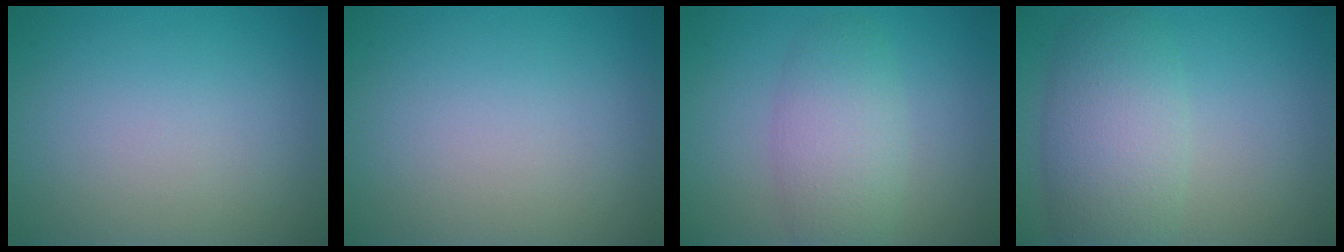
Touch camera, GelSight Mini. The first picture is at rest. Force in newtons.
{"total": 0.0}
{"total": 4.2, "press": 4.2, "slide": 0.2}
{"total": 5.9, "press": 5.9, "slide": 0.0}